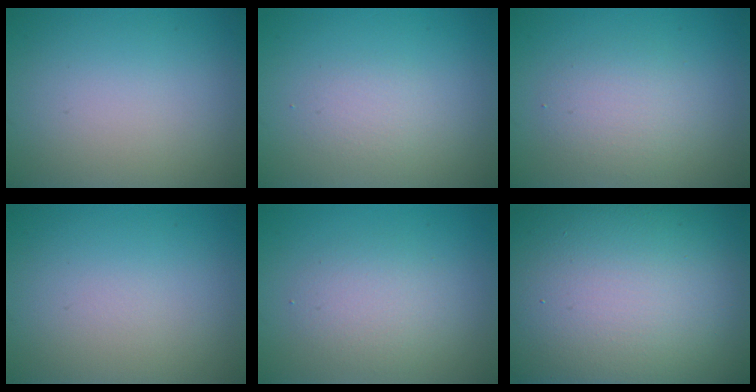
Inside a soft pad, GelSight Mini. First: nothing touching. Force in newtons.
{"total": 1.3, "press": 1.3, "slide": 0.0}
{"total": 2.7, "press": 2.7, "slide": 0.3}
{"total": 0.0}
{"total": 2.6, "press": 2.6, "slide": 0.2}
{"total": 25.7, "press": 25.6, "slide": 1.1}